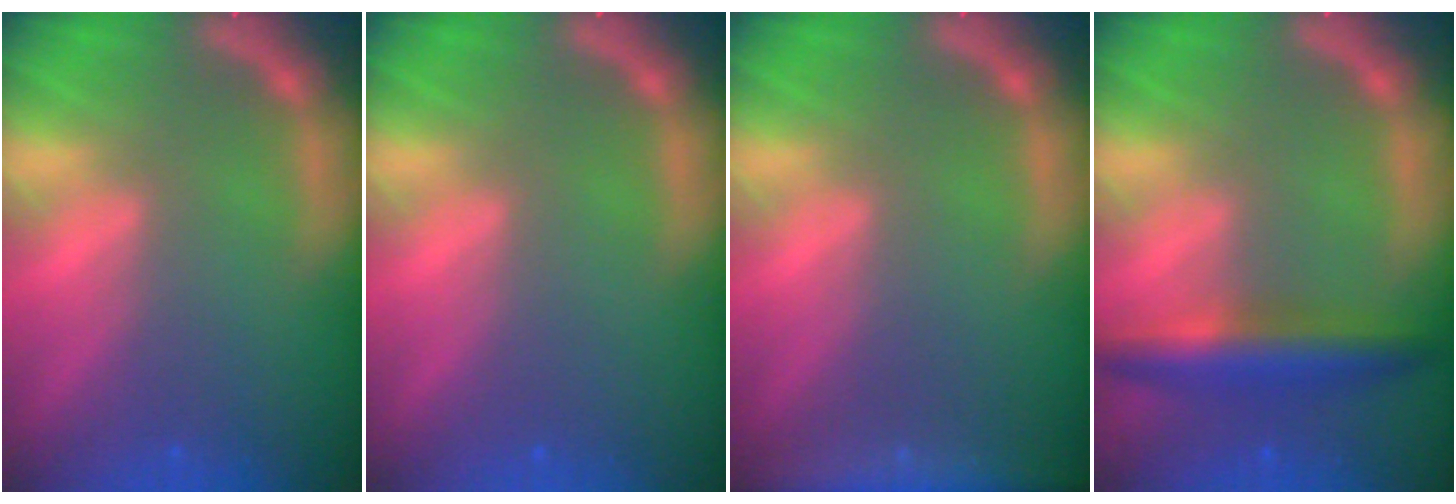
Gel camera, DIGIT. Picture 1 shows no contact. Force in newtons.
{"total": 0.0}
{"total": 7.9}
{"total": 5.0}